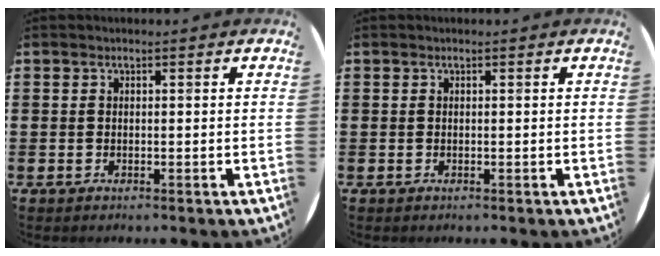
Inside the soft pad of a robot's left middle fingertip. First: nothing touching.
{"total": 0.0}